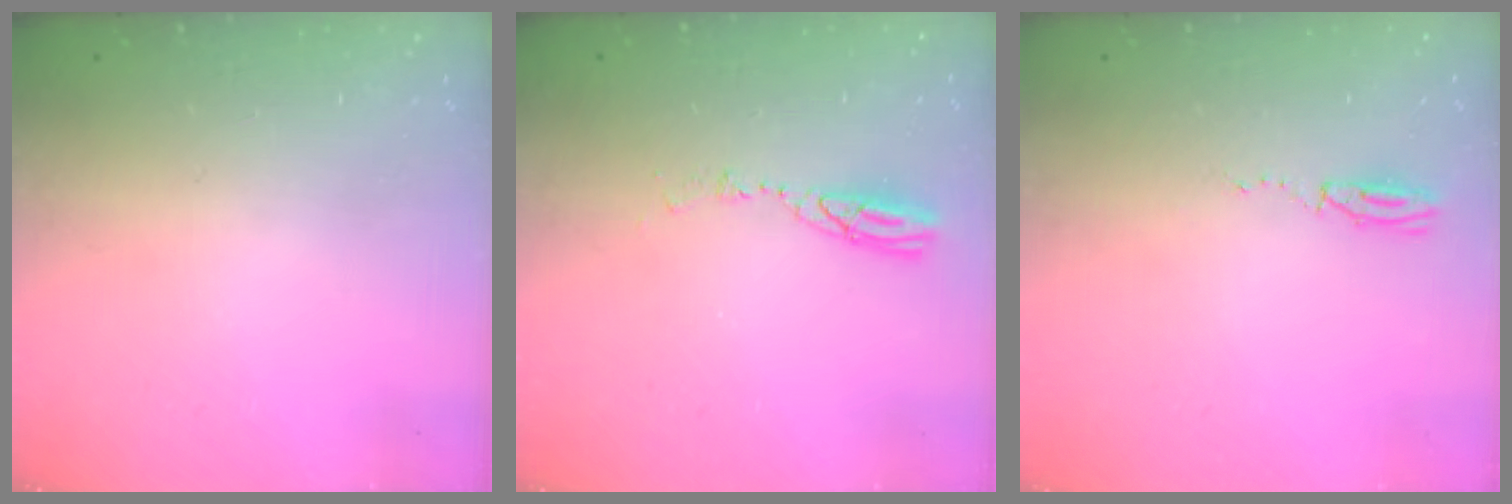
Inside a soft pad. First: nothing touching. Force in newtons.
{"total": 4.7, "press": 4.6, "slide": 0.5}
{"total": 3.5, "press": 2.8, "slide": 2.1}